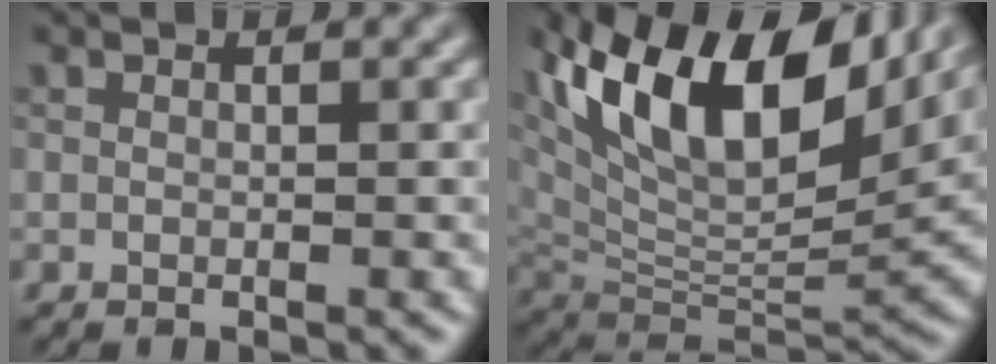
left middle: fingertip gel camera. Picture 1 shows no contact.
{"total": 14.1, "force": [7.3, 5.6, 10.7], "torque": [-0.188, 0.022, 0.125]}